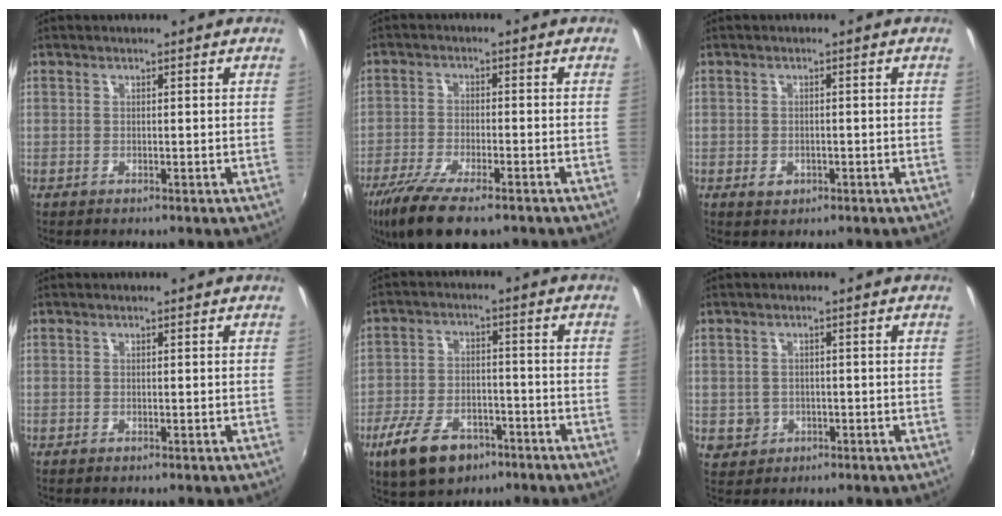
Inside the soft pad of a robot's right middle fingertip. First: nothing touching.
{"total": 12.6, "force": [-8.8, 3.8, 8.2], "torque": [-0.185, -0.042, -0.159]}
{"total": 2.1, "force": [-0.9, 1.6, 1.0], "torque": [-0.017, -0.002, -0.012]}
{"total": 0.0}
{"total": 12.2, "force": [-7.4, 6.6, 7.1], "torque": [-0.165, -0.011, -0.124]}
{"total": 4.1, "force": [-0.7, 3.8, 1.1], "torque": [-0.029, 0.000, -0.004]}